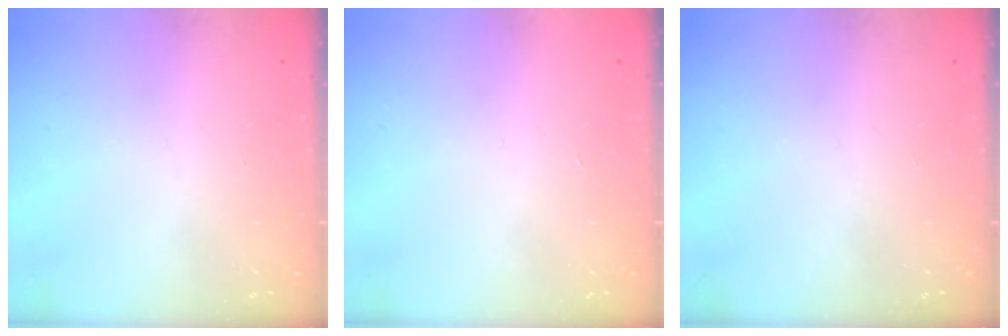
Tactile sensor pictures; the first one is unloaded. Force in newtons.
{"total": 1.7, "press": 1.7, "slide": 0.1}
{"total": 0.0}